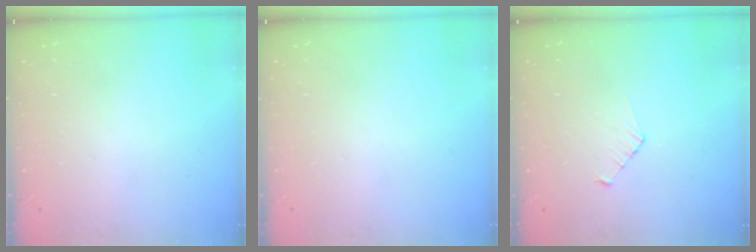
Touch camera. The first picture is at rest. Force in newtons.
{"total": 0.0}
{"total": 3.8, "press": 3.8, "slide": 0.4}